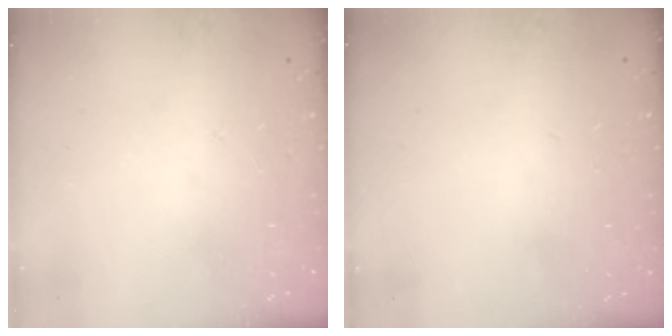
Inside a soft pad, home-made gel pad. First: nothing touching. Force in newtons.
{"total": 0.0}